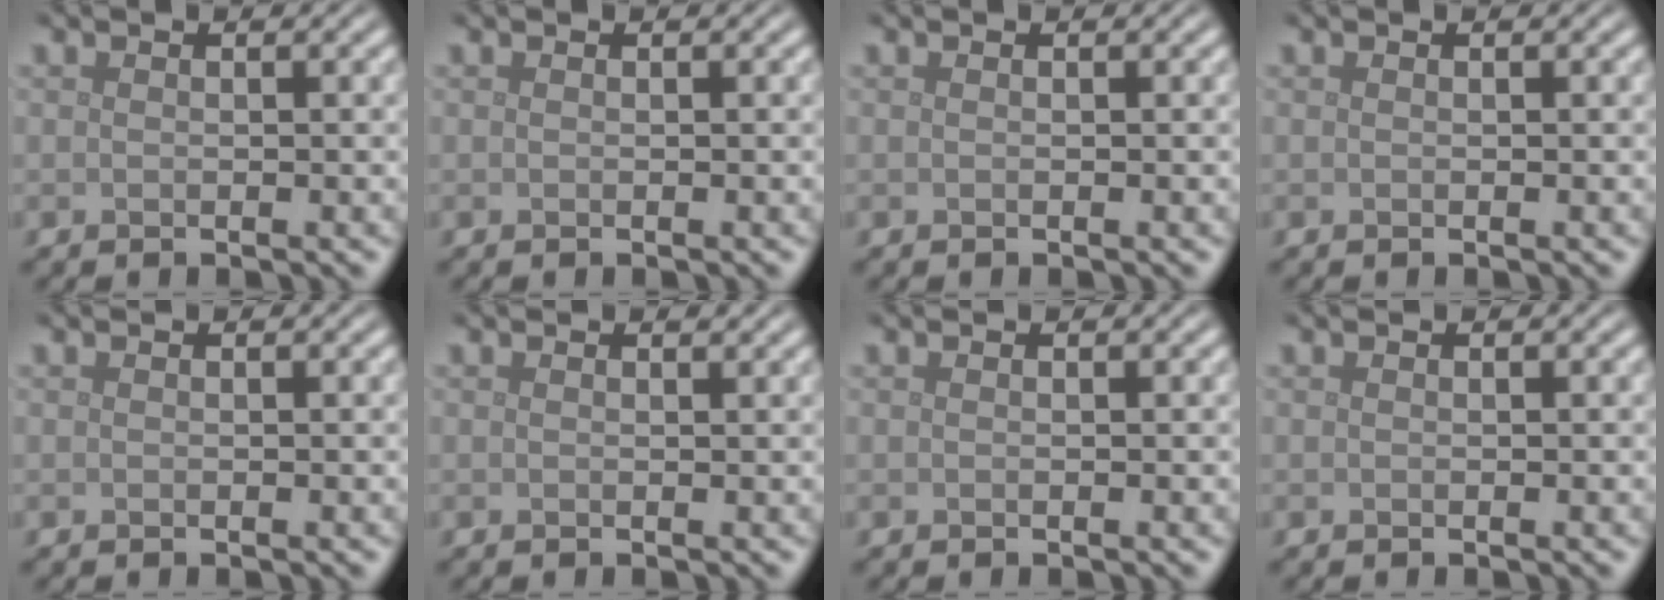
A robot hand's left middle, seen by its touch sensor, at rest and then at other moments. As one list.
[{"total": 0.0}, {"total": 0.0}, {"total": 0.0}, {"total": 0.0}, {"total": 0.5, "force": [0.5, 0.0, 0.1], "torque": [-0.002, -0.002, 0.007]}, {"total": 0.0}, {"total": 0.0}]